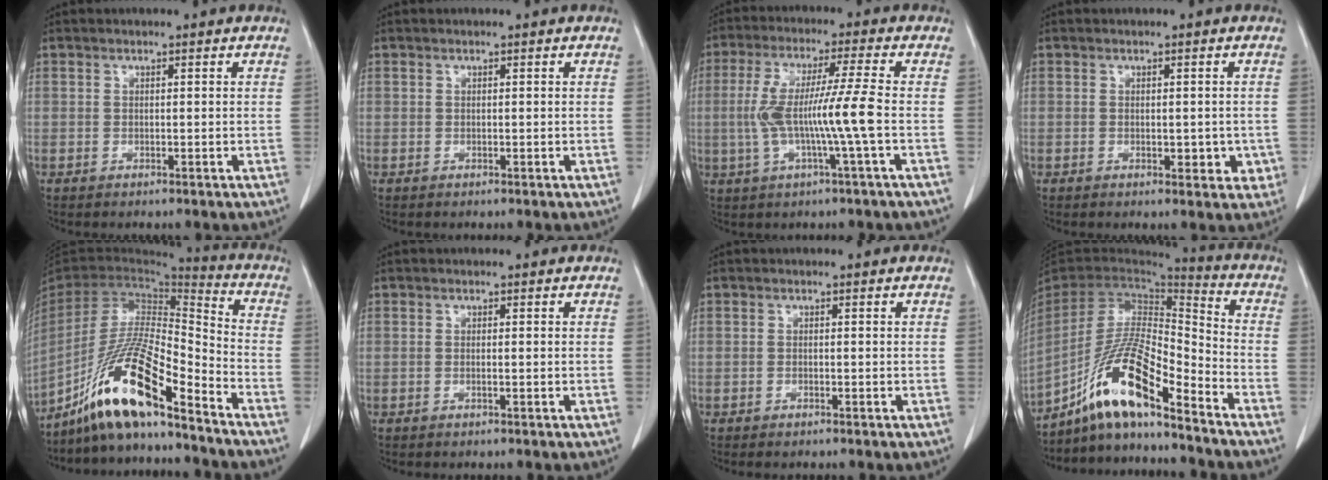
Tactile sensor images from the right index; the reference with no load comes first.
{"total": 0.0}
{"total": 9.6, "force": [-1.3, -0.9, 9.5], "torque": [-0.193, 0.010, -0.022]}
{"total": 3.2, "force": [-0.6, 1.9, 2.5], "torque": [-0.017, 0.000, -0.001]}
{"total": 16.0, "force": [-11.6, 1.3, 10.9], "torque": [-0.211, -0.004, -0.214]}
{"total": 0.0}
{"total": 0.6, "force": [-0.4, 0.2, 0.3], "torque": [-0.012, -0.002, -0.003]}
{"total": 15.5, "force": [-11.0, 1.6, 10.7], "torque": [-0.208, 0.002, -0.202]}